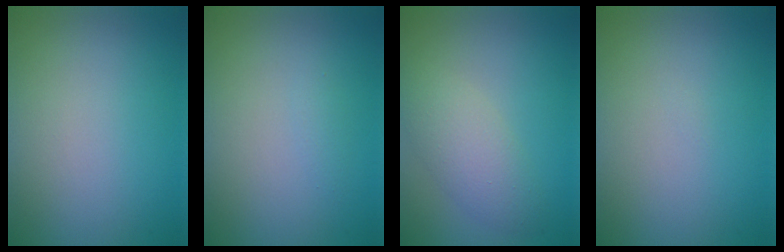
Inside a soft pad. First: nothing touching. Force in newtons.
{"total": 0.6, "press": 0.6, "slide": 0.0}
{"total": 3.4, "press": 3.4, "slide": 0.0}
{"total": 0.0}